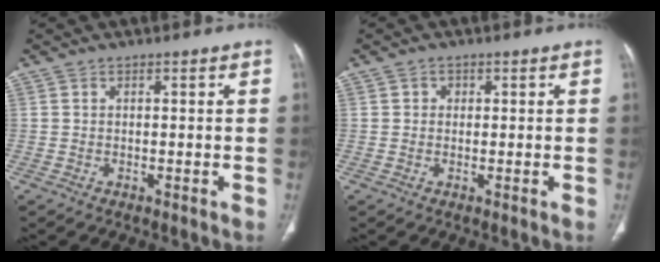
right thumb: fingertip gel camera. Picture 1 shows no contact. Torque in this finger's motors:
{"motor_torque": [-0.66, 0.23, -0.62, 0.27, 0.02]}